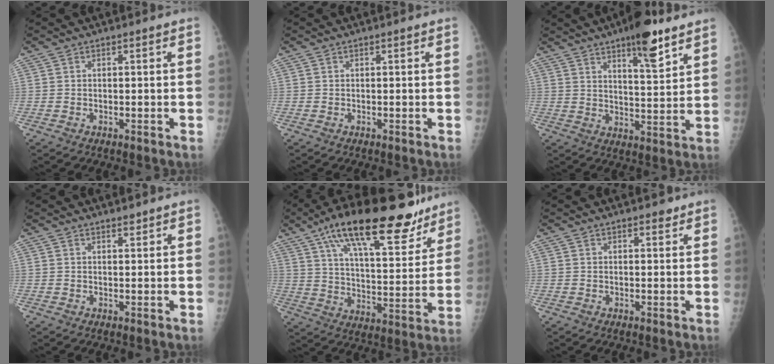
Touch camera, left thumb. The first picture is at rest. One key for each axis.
{"total": 0.0}
{"total": 10.7, "fx": 7.0, "fy": 2.8, "fz": 7.6, "tx": -0.100, "ty": -0.043, "tz": 0.105}
{"total": 1.2, "fx": 1.1, "fy": 0.3, "fz": 0.4, "tx": -0.003, "ty": -0.008, "tz": 0.016}
{"total": 24.5, "fx": 16.7, "fy": 8.4, "fz": 15.9, "tx": -0.212, "ty": -0.050, "tz": 0.262}
{"total": 1.8, "fx": 1.3, "fy": 0.8, "fz": 0.9, "tx": -0.003, "ty": -0.006, "tz": 0.015}